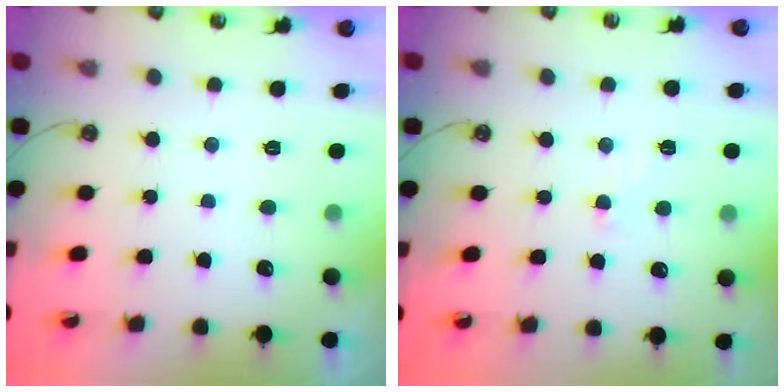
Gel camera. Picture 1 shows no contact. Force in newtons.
{"total": 1.1, "press": 1.0, "slide": 0.5}